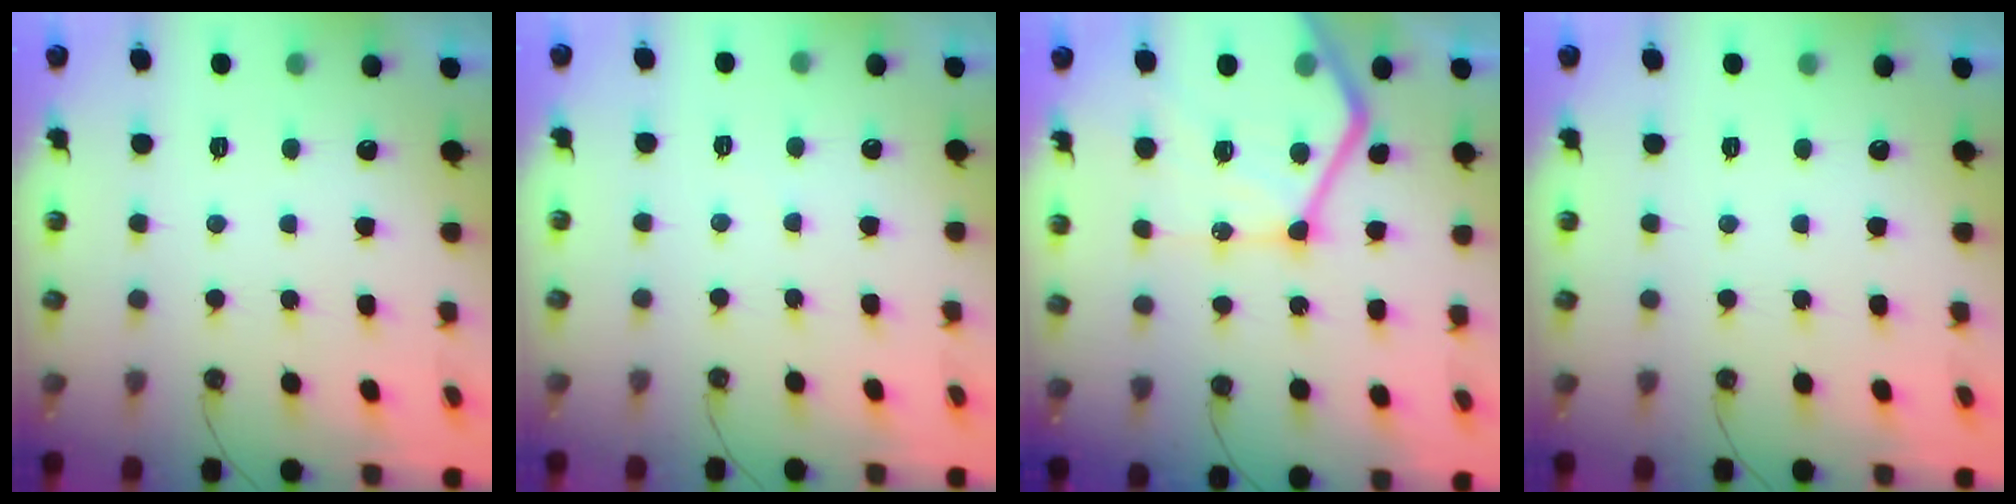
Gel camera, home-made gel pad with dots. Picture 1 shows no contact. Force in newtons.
{"total": 2.8, "press": 2.7, "slide": 0.5}
{"total": 26.9, "press": 26.8, "slide": 2.9}
{"total": 0.0}